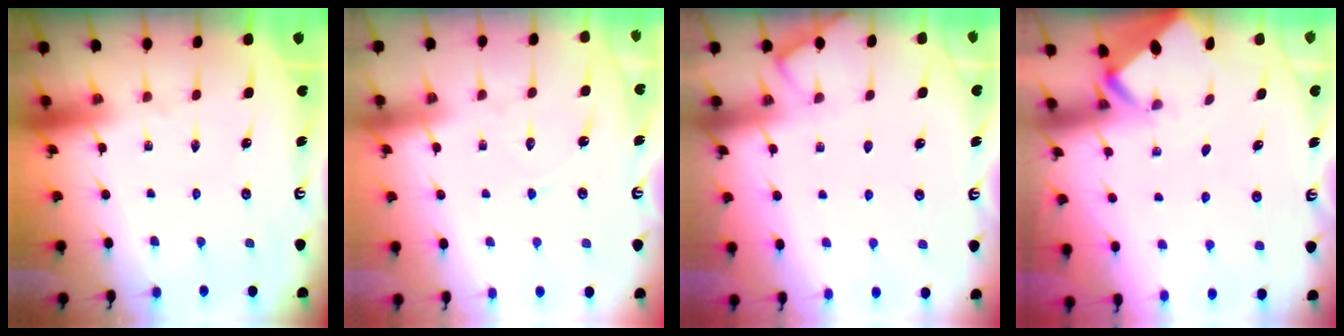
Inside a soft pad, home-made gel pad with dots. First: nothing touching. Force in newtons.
{"total": 4.9, "press": 4.9, "slide": 0.6}
{"total": 3.6, "press": 3.6, "slide": 0.6}
{"total": 2.2, "press": 2.2, "slide": 0.1}